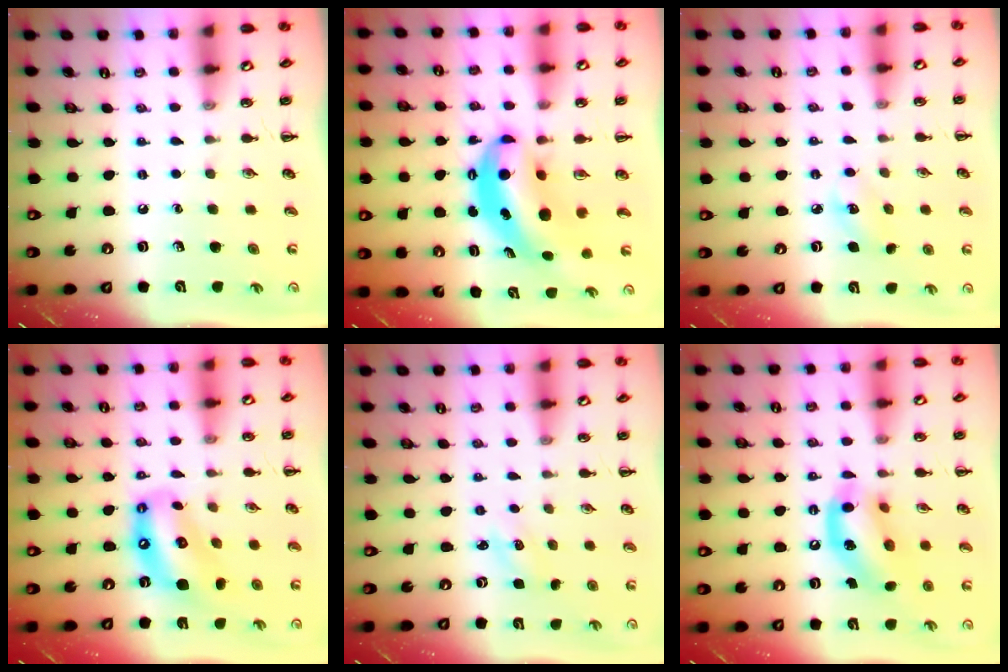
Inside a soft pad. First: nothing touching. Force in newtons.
{"total": 9.2, "press": 8.9, "slide": 2.3}
{"total": 6.1, "press": 6.0, "slide": 1.4}
{"total": 12.6, "press": 12.2, "slide": 3.2}
{"total": 1.8, "press": 1.7, "slide": 0.5}
{"total": 14.0, "press": 13.7, "slide": 3.1}